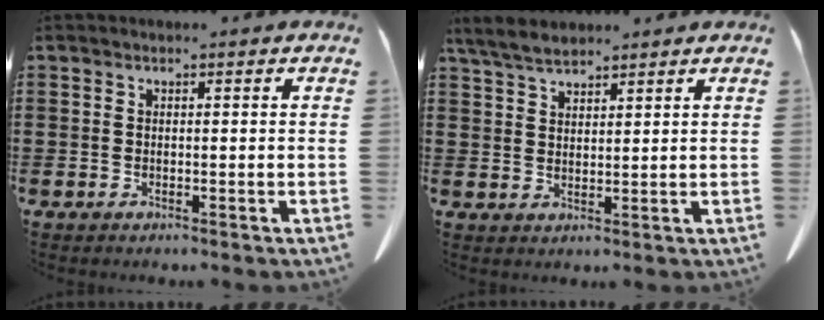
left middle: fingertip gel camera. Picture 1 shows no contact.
{"total": 4.1, "force": [3.5, 1.2, 1.9], "torque": [-0.047, -0.003, 0.065]}